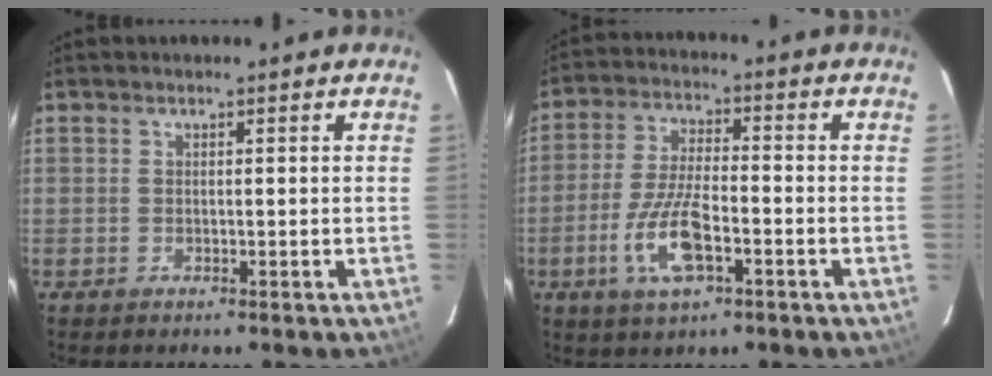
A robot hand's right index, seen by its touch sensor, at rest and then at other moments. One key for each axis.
{"total": 10.3, "fx": -4.2, "fy": 3.4, "fz": 8.8, "tx": -0.185, "ty": -0.007, "tz": -0.078}